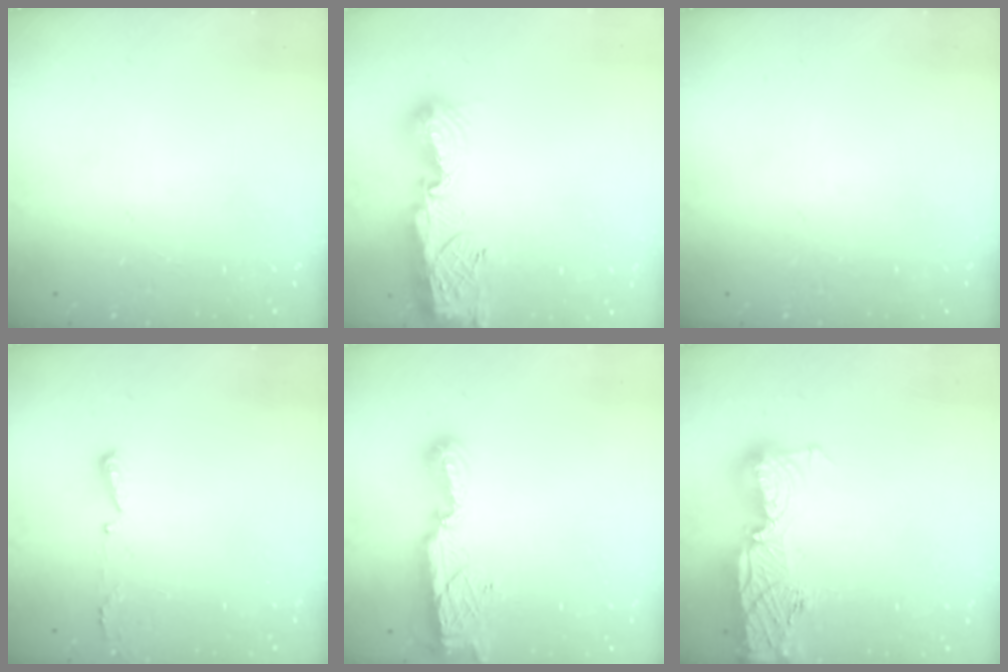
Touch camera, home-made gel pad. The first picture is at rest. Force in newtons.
{"total": 15.7, "press": 15.6, "slide": 1.3}
{"total": 0.0}
{"total": 2.9, "press": 2.8, "slide": 0.6}
{"total": 8.5, "press": 8.4, "slide": 0.2}
{"total": 17.0, "press": 16.3, "slide": 4.7}